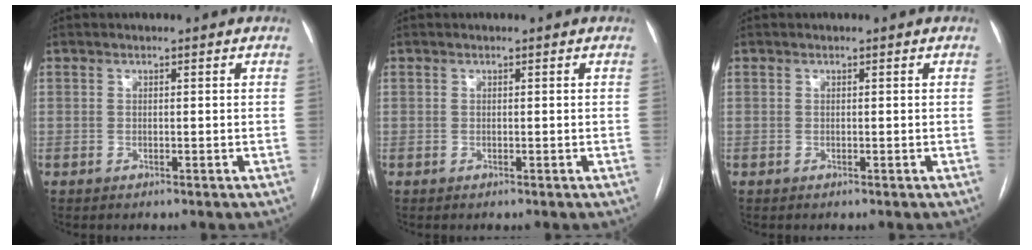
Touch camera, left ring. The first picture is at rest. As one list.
[{"total": 0.0}, {"total": 0.0}]